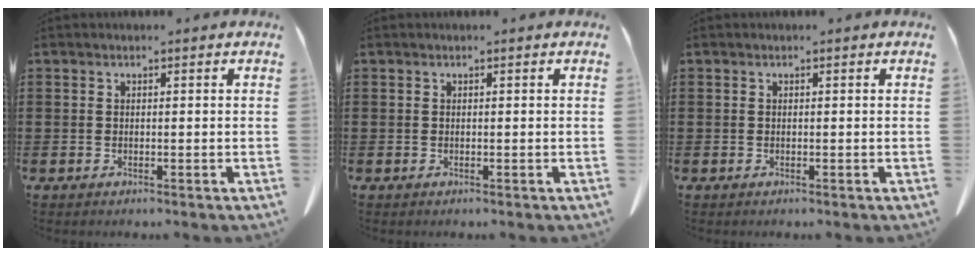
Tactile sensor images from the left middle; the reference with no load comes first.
{"total": 0.0}
{"total": 0.0}